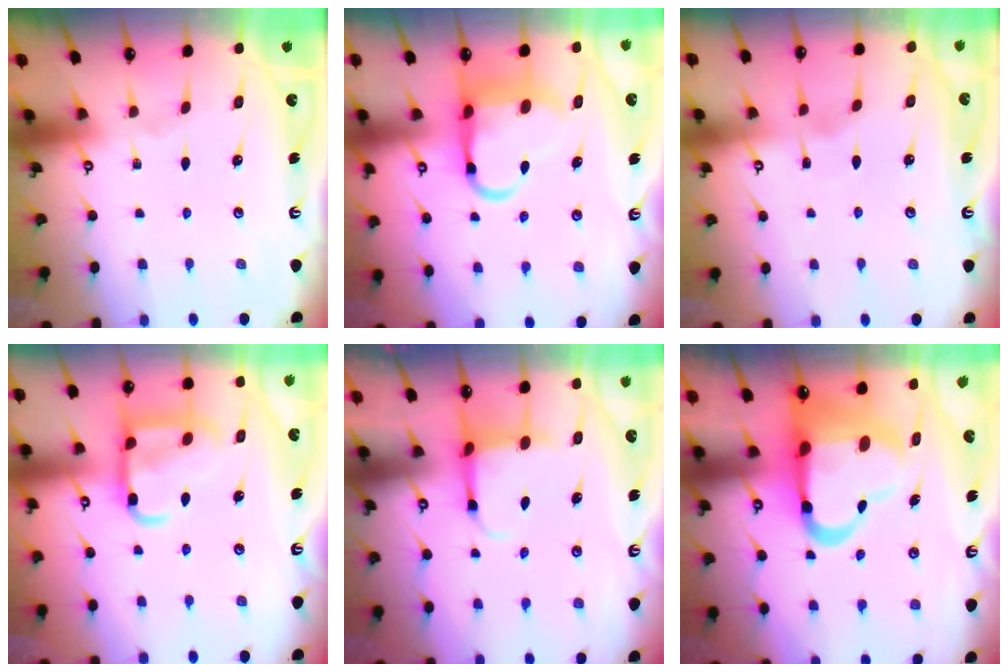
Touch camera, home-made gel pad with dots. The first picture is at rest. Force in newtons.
{"total": 10.9, "press": 10.8, "slide": 1.4}
{"total": 2.4, "press": 2.4, "slide": 0.4}
{"total": 14.4, "press": 14.3, "slide": 1.3}
{"total": 3.9, "press": 3.7, "slide": 1.3}
{"total": 14.3, "press": 14.0, "slide": 3.0}